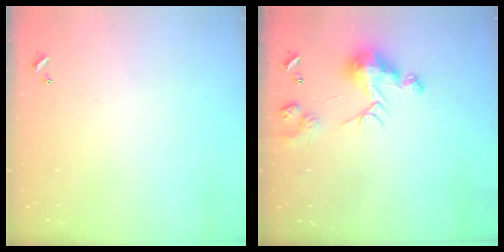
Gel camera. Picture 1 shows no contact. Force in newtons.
{"total": 8.3, "press": 8.3, "slide": 0.7}